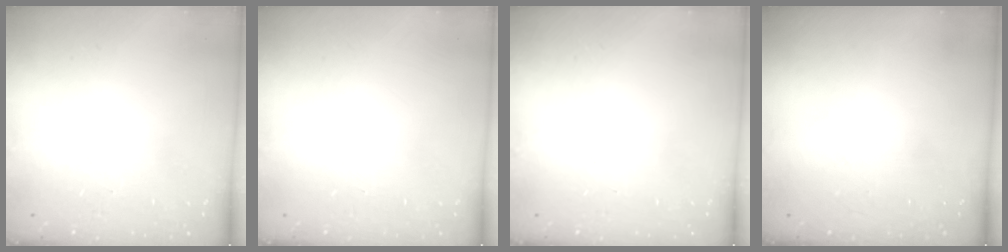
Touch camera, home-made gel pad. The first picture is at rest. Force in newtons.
{"total": 0.0}
{"total": 0.0}
{"total": 0.0}